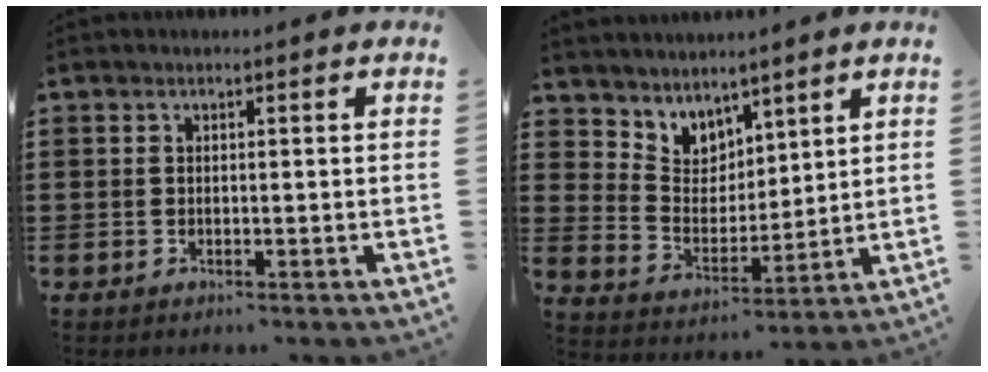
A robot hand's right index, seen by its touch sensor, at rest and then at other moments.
{"total": 4.7, "force": [3.9, 2.5, -1.0], "torque": [-0.014, -0.031, 0.070]}